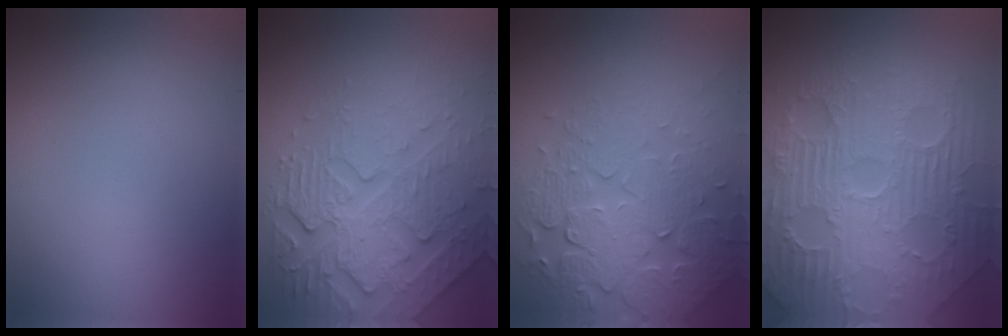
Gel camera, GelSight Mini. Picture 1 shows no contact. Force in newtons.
{"total": 6.3, "press": 5.3, "slide": 3.5}
{"total": 7.4, "press": 5.4, "slide": 5.1}
{"total": 11.2, "press": 7.2, "slide": 8.6}